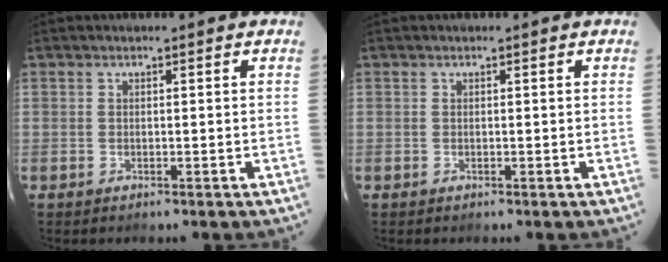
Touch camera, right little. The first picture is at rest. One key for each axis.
{"total": 0.0}